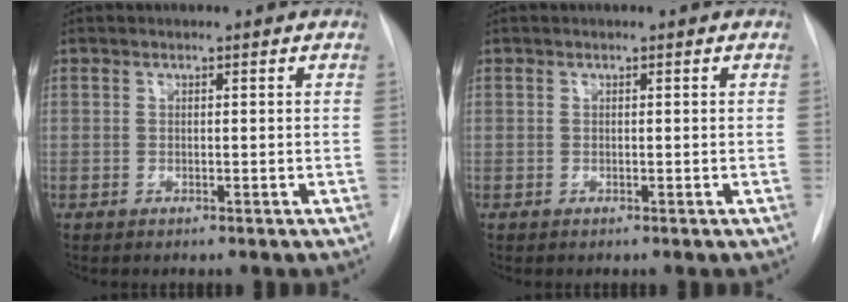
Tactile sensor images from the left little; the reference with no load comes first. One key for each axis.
{"total": 0.0}